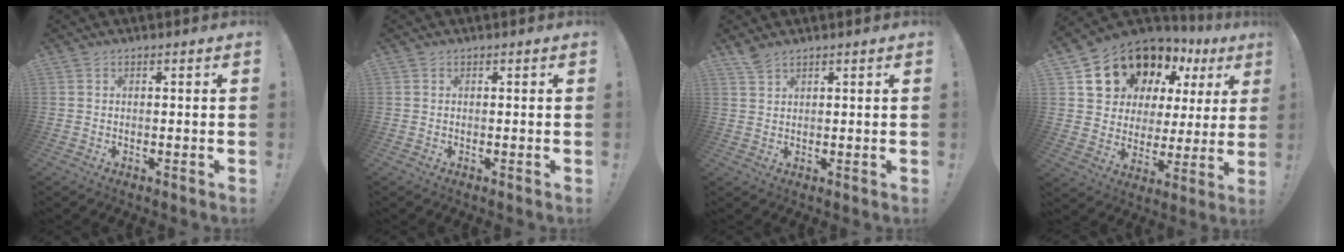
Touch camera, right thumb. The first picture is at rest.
{"total": 0.0}
{"total": 3.1, "force": [2.7, 0.9, 1.2], "torque": [-0.021, -0.013, 0.050]}
{"total": 14.7, "force": [10.9, 8.6, 4.7], "torque": [-0.086, -0.082, 0.213]}